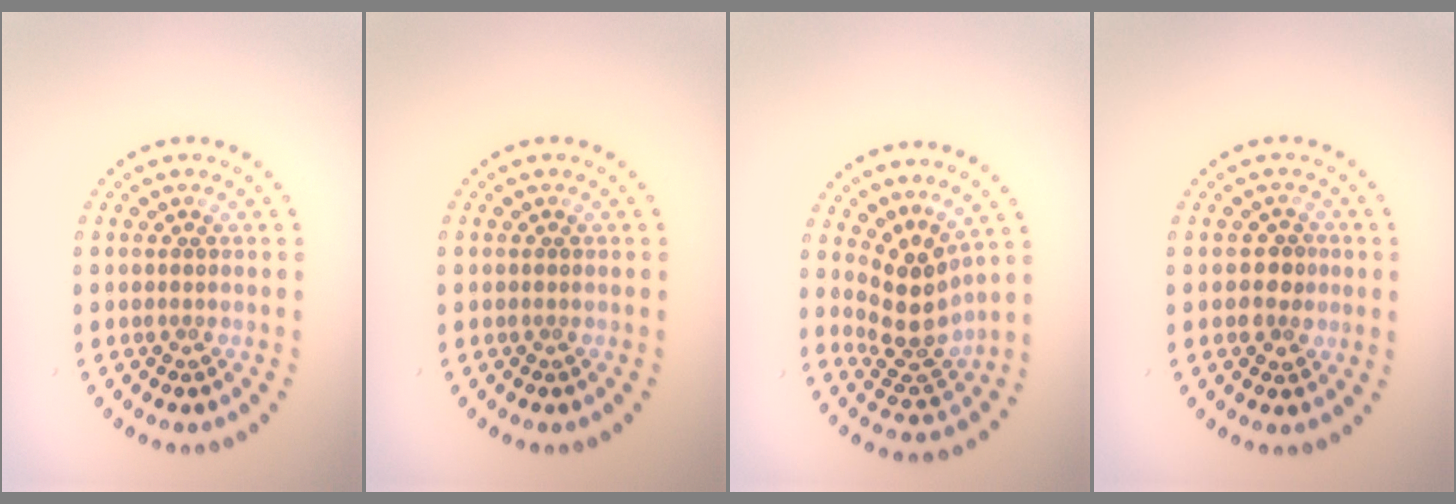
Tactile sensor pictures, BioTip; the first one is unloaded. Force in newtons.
{"total": 0.0}
{"total": 3.9, "press": 3.2, "slide": 2.3}
{"total": 2.1, "press": 2.0, "slide": 0.7}